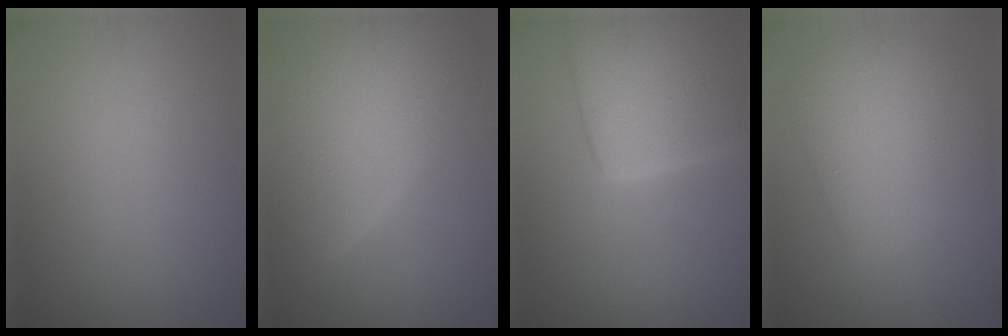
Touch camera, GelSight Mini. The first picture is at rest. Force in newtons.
{"total": 8.9, "press": 8.9, "slide": 0.5}
{"total": 11.6, "press": 11.5, "slide": 1.0}
{"total": 6.7, "press": 6.7, "slide": 0.3}